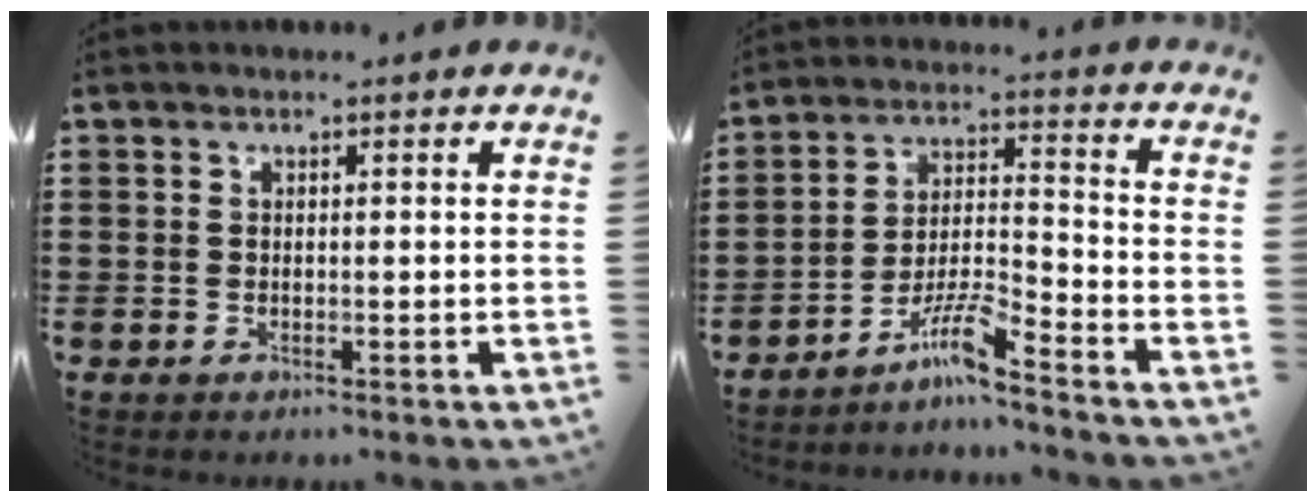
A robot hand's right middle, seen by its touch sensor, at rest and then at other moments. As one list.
[{"total": 6.7, "force": [-5.3, 0.4, 3.9], "torque": [-0.092, -0.008, -0.106]}]